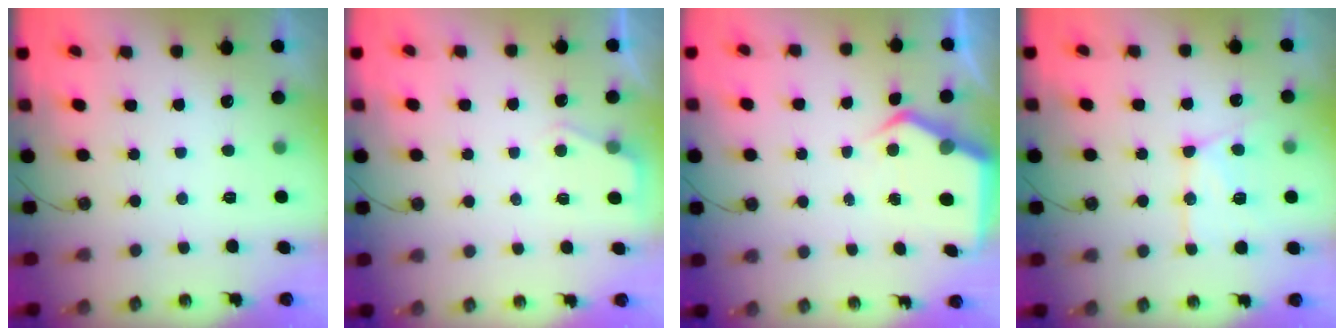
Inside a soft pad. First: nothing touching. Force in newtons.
{"total": 2.7, "press": 2.7, "slide": 0.4}
{"total": 7.1, "press": 7.1, "slide": 0.5}
{"total": 14.7, "press": 14.6, "slide": 1.5}